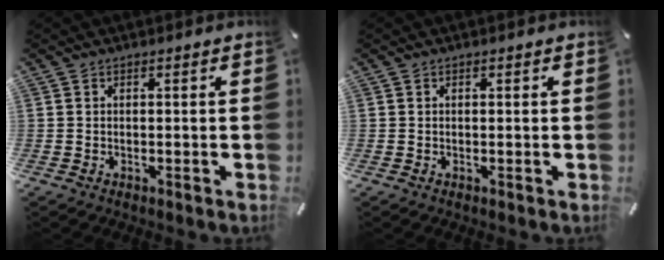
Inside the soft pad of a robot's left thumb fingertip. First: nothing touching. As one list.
[{"total": 0.0}]